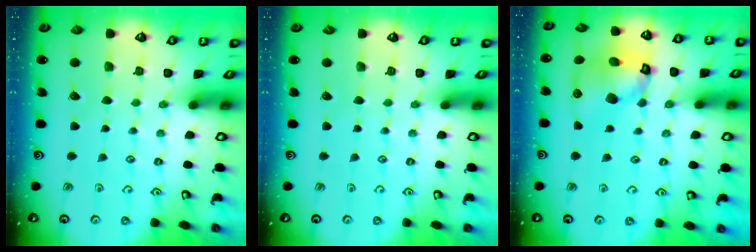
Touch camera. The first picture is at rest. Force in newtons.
{"total": 0.0}
{"total": 10.9, "press": 10.8, "slide": 1.5}